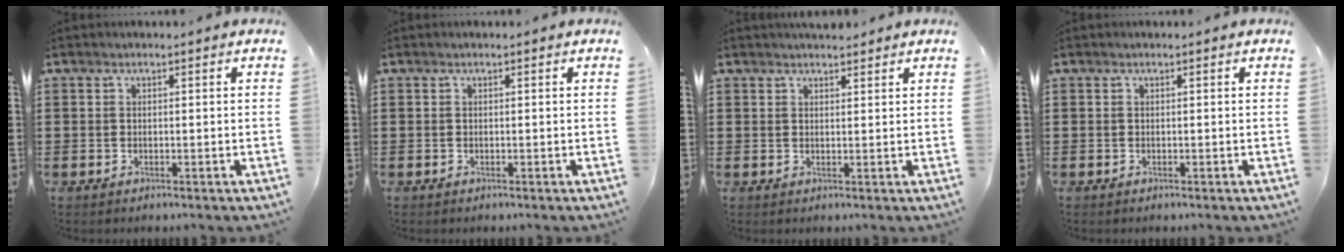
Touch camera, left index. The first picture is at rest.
{"total": 0.0}
{"total": 1.9, "force": [1.8, 0.5, 0.4], "torque": [-0.012, 0.004, 0.034]}
{"total": 0.0}